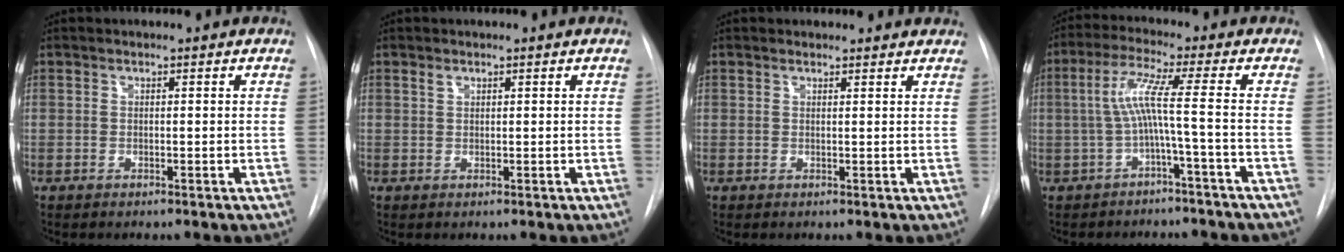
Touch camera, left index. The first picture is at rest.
{"total": 0.7, "force": [0.6, 0.3, 0.3], "torque": [-0.006, 0.003, 0.011]}
{"total": 4.0, "force": [3.8, 1.0, 0.2], "torque": [0.001, 0.008, 0.037]}
{"total": 6.1, "force": [-1.3, -1.5, 5.8], "torque": [-0.122, 0.022, -0.020]}